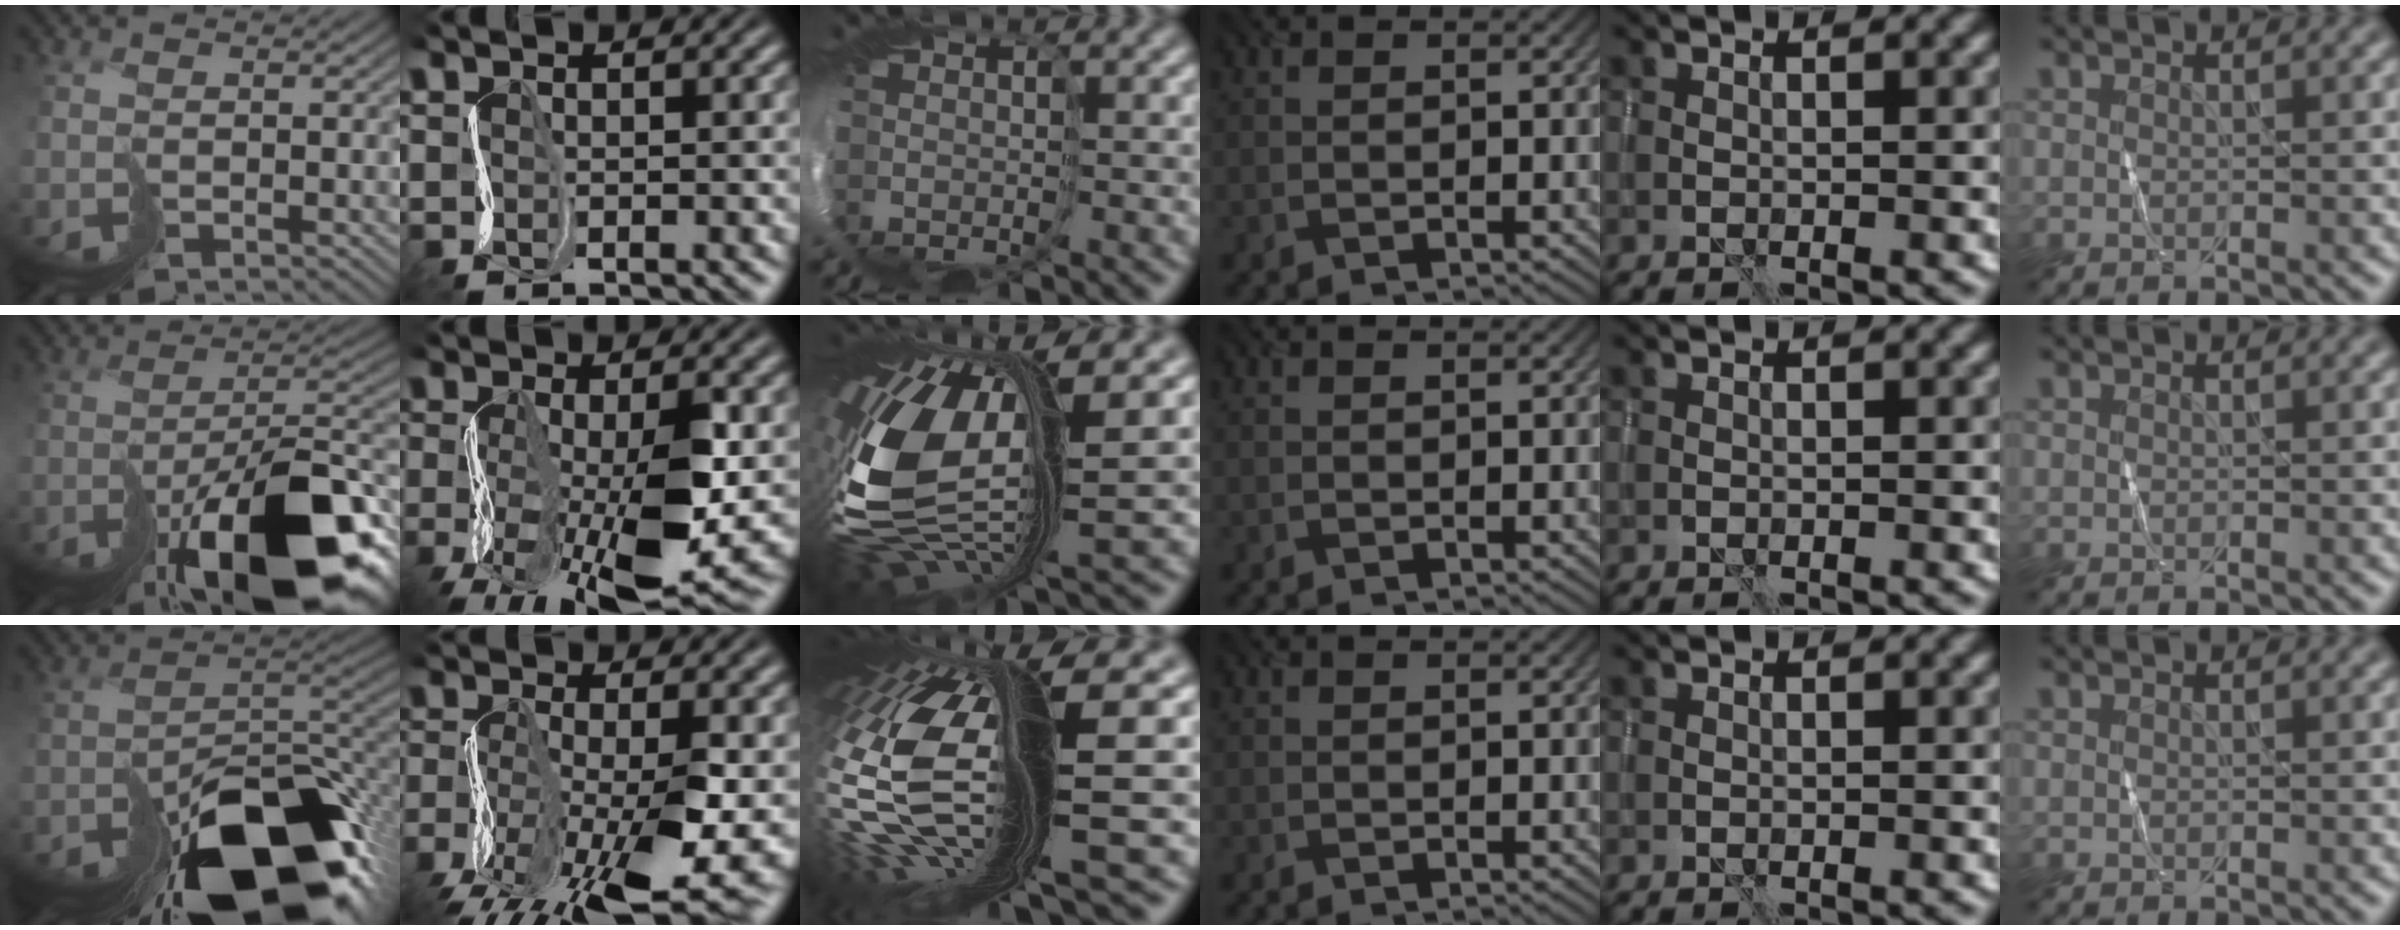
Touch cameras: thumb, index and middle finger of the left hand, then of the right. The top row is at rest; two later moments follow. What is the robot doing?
{"motion": "cut", "object": "paper bag"}